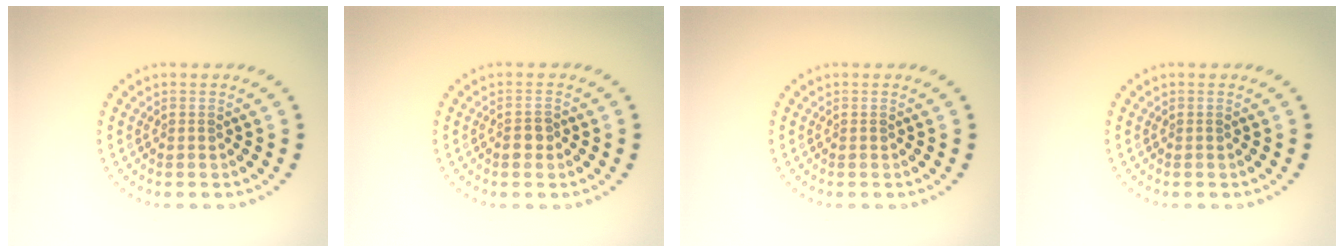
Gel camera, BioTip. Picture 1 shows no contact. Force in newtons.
{"total": 1.4, "press": 1.3, "slide": 0.6}
{"total": 0.0}
{"total": 0.0}